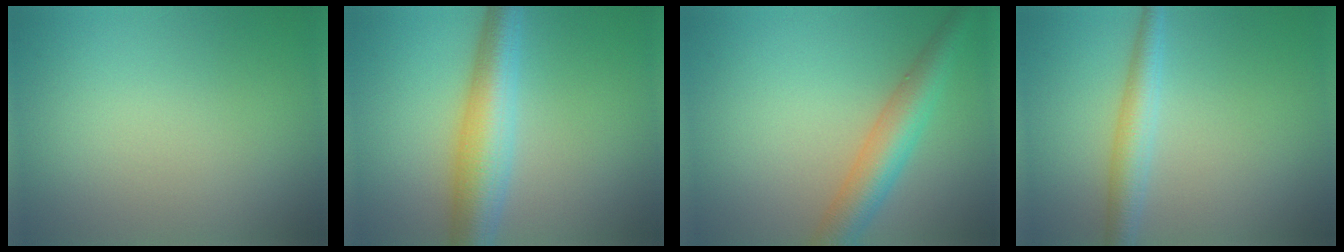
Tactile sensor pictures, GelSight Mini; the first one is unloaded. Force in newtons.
{"total": 6.3, "press": 6.3, "slide": 0.1}
{"total": 5.3, "press": 5.3, "slide": 0.1}
{"total": 3.0, "press": 3.0, "slide": 0.1}